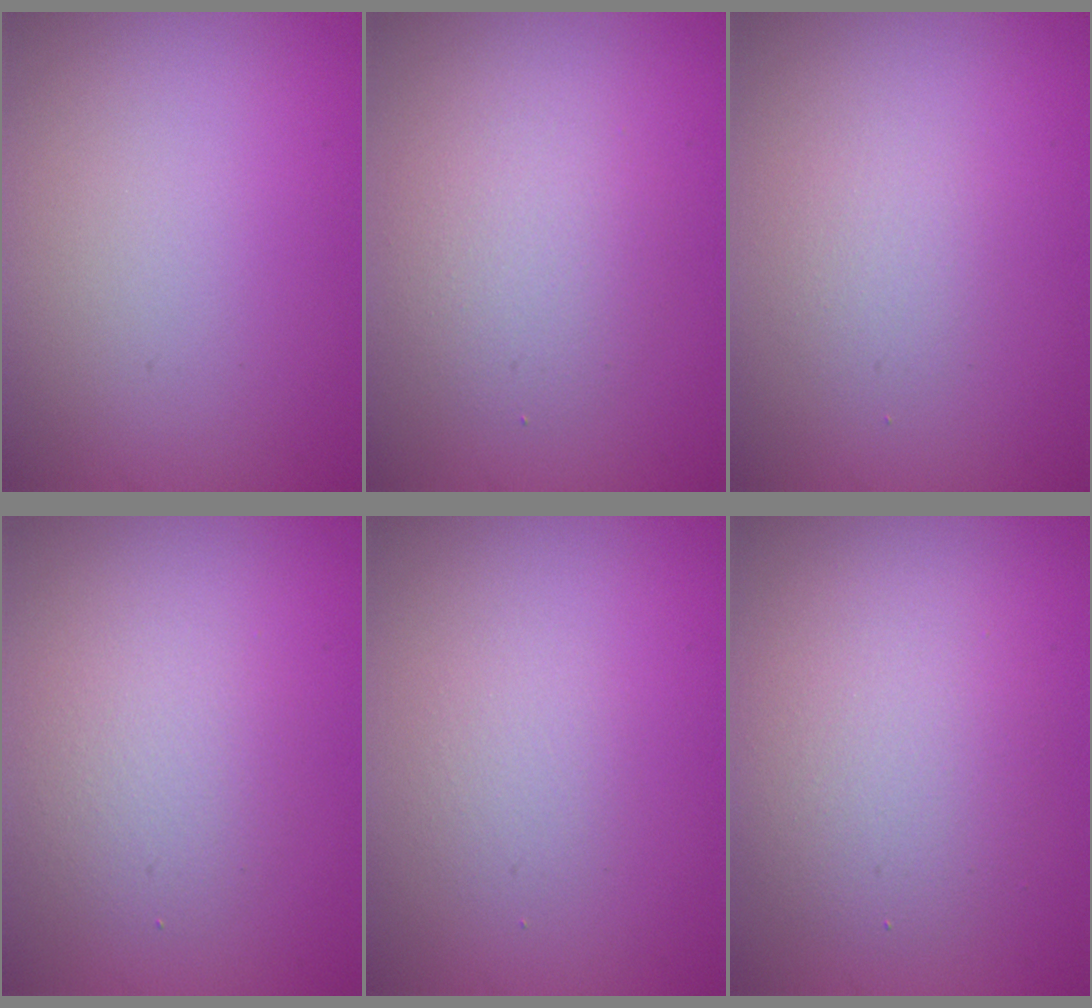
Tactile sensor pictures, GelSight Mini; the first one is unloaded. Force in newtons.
{"total": 2.9, "press": 2.9, "slide": 0.3}
{"total": 1.4, "press": 1.4, "slide": 0.1}
{"total": 2.7, "press": 2.7, "slide": 0.1}
{"total": 1.4, "press": 1.4, "slide": 0.1}
{"total": 4.0, "press": 4.0, "slide": 0.1}